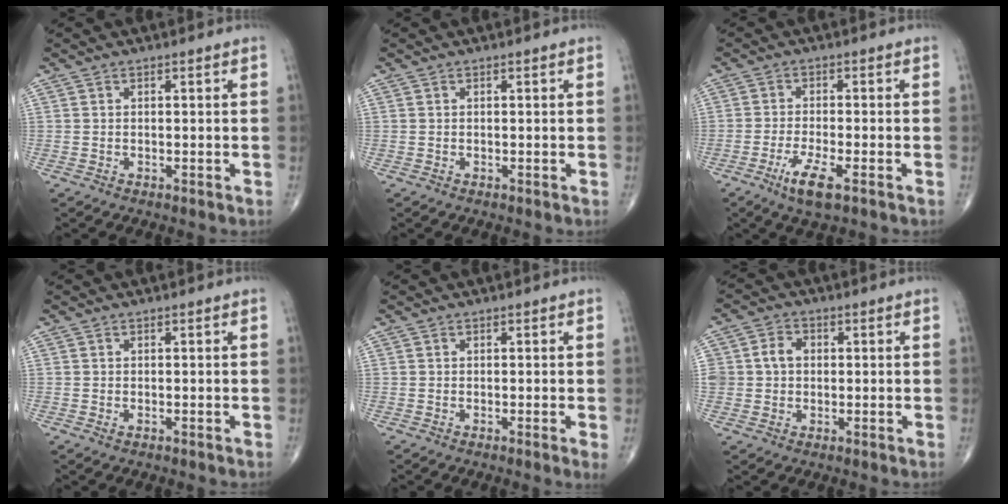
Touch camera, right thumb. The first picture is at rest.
{"total": 0.0}
{"total": 5.8, "force": [-3.1, 1.1, 4.8], "torque": [-0.100, 0.002, -0.053]}
{"total": 0.0}
{"total": 1.2, "force": [-0.1, -0.1, 1.1], "torque": [-0.022, -0.005, -0.003]}
{"total": 4.8, "force": [0.4, 4.1, 2.6], "torque": [-0.033, 0.011, 0.005]}